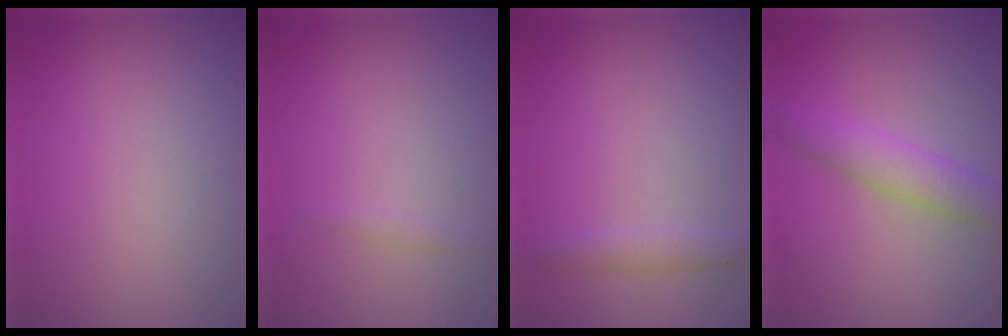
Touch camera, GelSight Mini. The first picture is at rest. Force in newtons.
{"total": 0.6, "press": 0.5, "slide": 0.0}
{"total": 1.5, "press": 1.5, "slide": 0.0}
{"total": 3.5, "press": 3.5, "slide": 0.1}